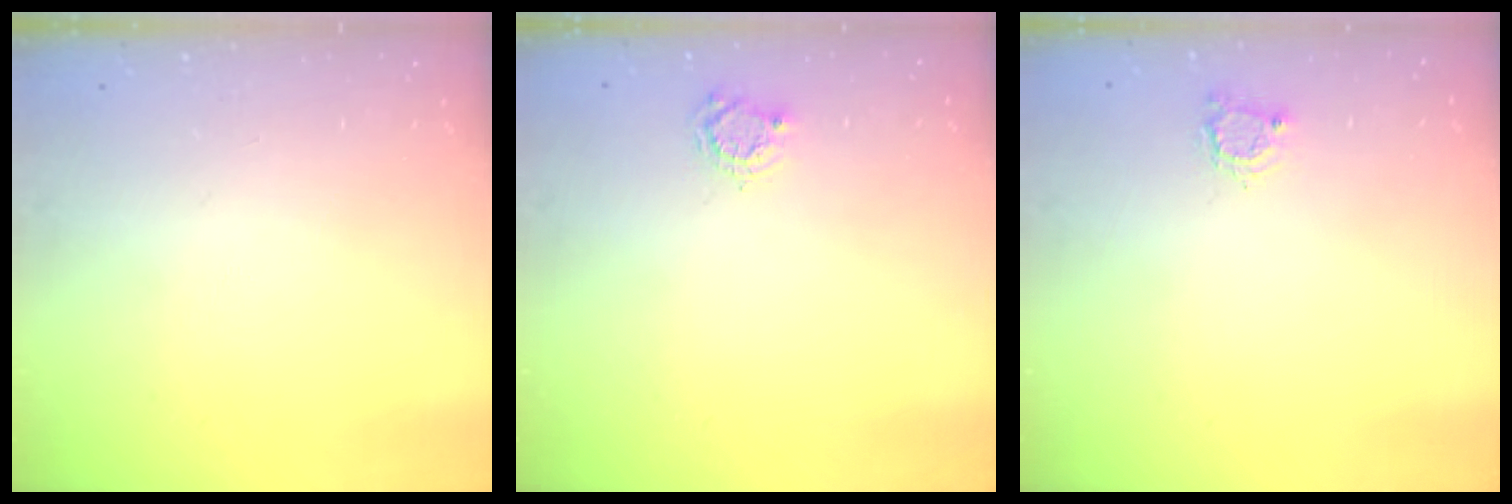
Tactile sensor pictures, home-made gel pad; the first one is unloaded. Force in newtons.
{"total": 4.6, "press": 4.5, "slide": 0.5}
{"total": 4.4, "press": 4.3, "slide": 0.2}